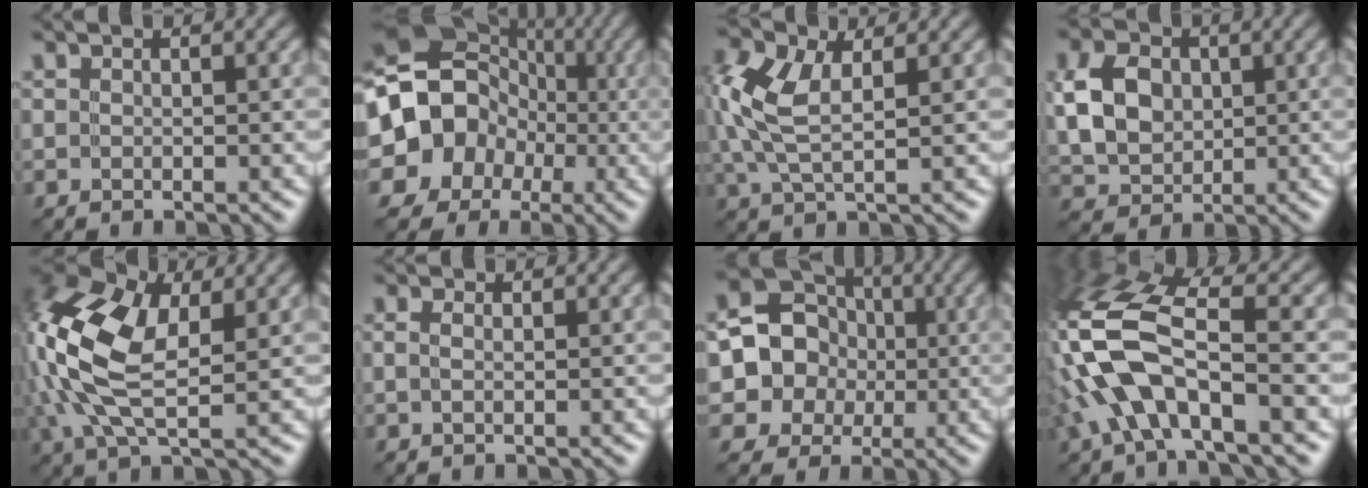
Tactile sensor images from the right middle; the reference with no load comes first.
{"total": 13.4, "force": [-1.6, 12.0, 5.8], "torque": [-0.108, 0.004, -0.060]}
{"total": 6.6, "force": [1.7, 3.5, 5.4], "torque": [-0.143, 0.004, 0.031]}
{"total": 6.0, "force": [0.7, 4.6, 3.8], "torque": [-0.085, 0.008, 0.011]}
{"total": 12.1, "force": [2.4, 6.5, 9.9], "torque": [-0.238, 0.016, 0.040]}
{"total": 1.1, "force": [0.2, 0.6, 0.8], "torque": [-0.017, 0.001, -0.001]}
{"total": 9.4, "force": [-1.0, 8.7, 3.3], "torque": [-0.056, 0.025, -0.036]}
{"total": 9.0, "force": [-2.6, 3.4, 8.0], "torque": [-0.179, 0.017, -0.063]}